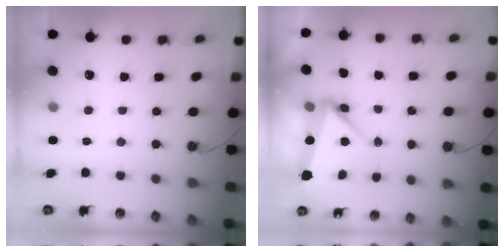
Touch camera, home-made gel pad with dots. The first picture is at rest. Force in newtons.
{"total": 8.1, "press": 4.9, "slide": 6.4}